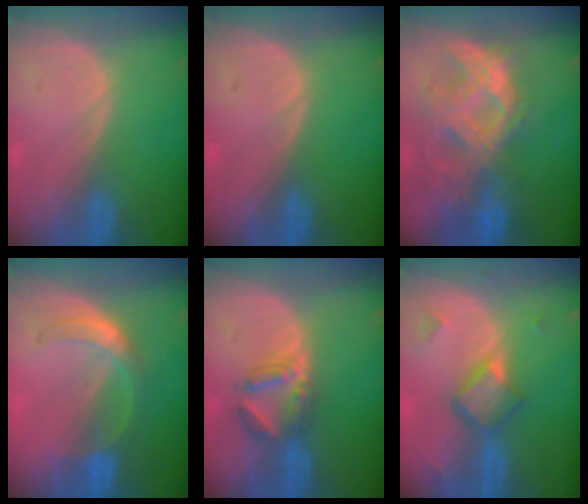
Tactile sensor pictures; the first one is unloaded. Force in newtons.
{"total": 0.0}
{"total": 10.8, "press": 9.3, "slide": 5.4}
{"total": 5.7, "press": 5.1, "slide": 2.7}
{"total": 5.1, "press": 5.0, "slide": 1.1}
{"total": 5.7, "press": 4.9, "slide": 2.8}